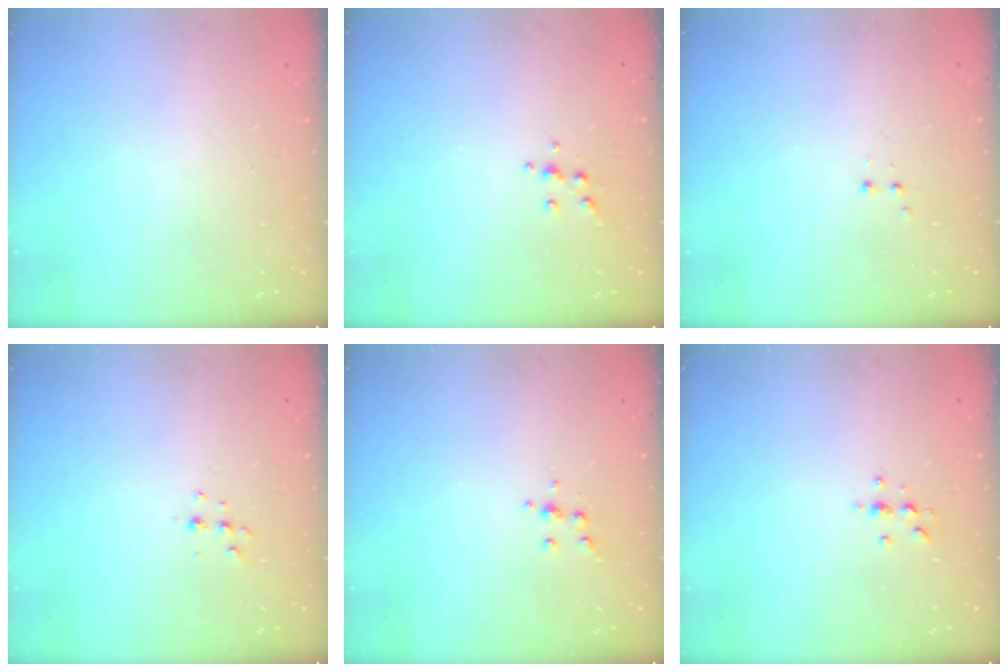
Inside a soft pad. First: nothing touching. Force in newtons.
{"total": 5.0, "press": 4.8, "slide": 1.0}
{"total": 2.8, "press": 2.8, "slide": 0.6}
{"total": 4.3, "press": 4.2, "slide": 0.8}
{"total": 4.0, "press": 3.8, "slide": 1.0}
{"total": 3.8, "press": 3.7, "slide": 0.4}